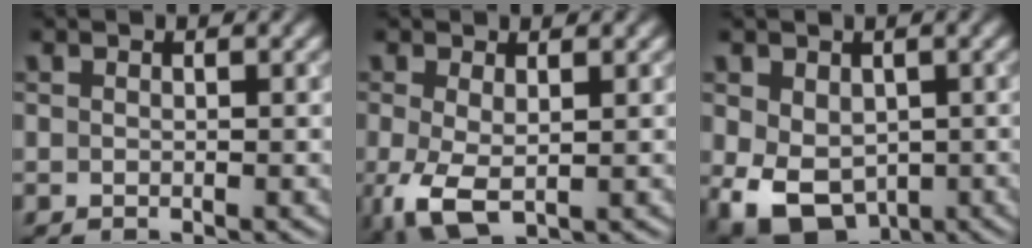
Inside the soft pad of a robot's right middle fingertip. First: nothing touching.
{"total": 4.2, "force": [-0.6, 2.1, 3.5], "torque": [-0.087, -0.011, -0.009]}
{"total": 7.2, "force": [-1.7, 5.1, 4.7], "torque": [-0.089, -0.026, -0.017]}